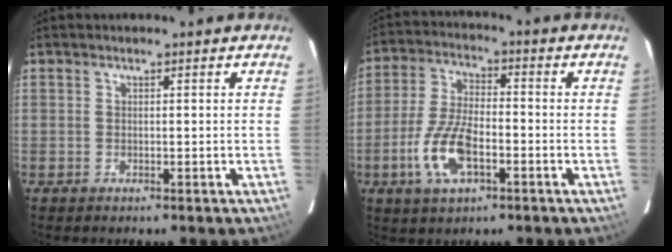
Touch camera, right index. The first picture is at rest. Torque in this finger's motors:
{"motor_torque": [1.39, -0.54, 0.43, 0.10]}